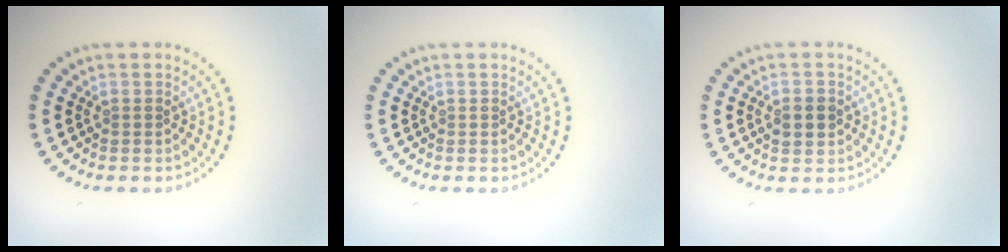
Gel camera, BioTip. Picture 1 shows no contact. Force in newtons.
{"total": 0.0}
{"total": 2.7, "press": 2.7, "slide": 0.2}